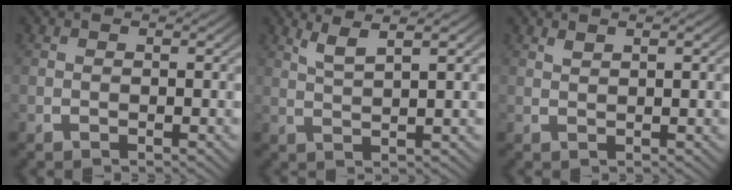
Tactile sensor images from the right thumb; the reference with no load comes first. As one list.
[{"total": 3.6, "force": [2.7, 0.4, 2.4], "torque": [-0.038, 0.010, 0.052]}, {"total": 1.1, "force": [0.8, 0.1, 0.7], "torque": [-0.014, 0.002, 0.020]}]